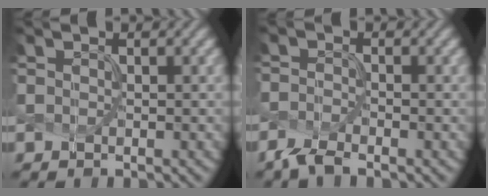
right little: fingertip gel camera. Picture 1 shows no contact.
{"total": 2.1, "force": [-1.9, 0.2, 0.8], "torque": [-0.026, -0.008, -0.041]}